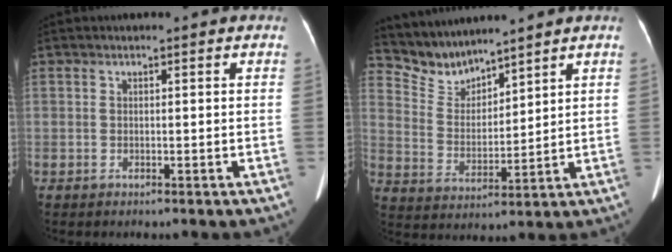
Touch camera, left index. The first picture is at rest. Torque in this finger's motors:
{"motor_torque": [-0.21, -0.46, 0.00, -0.03]}